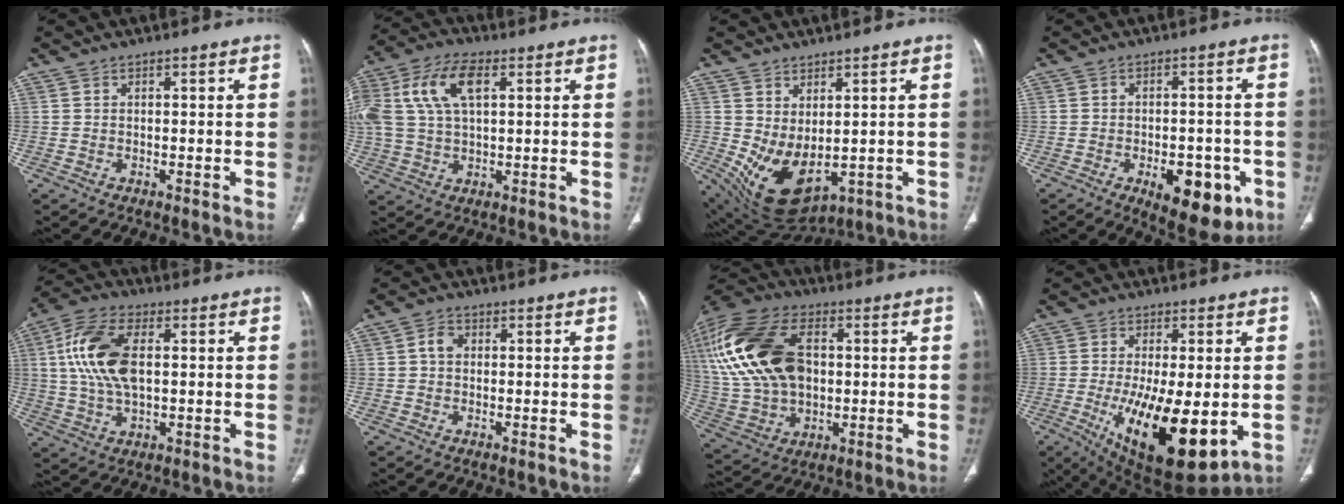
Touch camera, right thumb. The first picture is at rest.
{"total": 15.0, "force": [4.5, 8.0, 11.9], "torque": [-0.265, 0.020, 0.082]}
{"total": 11.2, "force": [-0.5, 6.0, 9.4], "torque": [-0.159, -0.015, 0.026]}
{"total": 13.7, "force": [-5.6, 6.5, 10.7], "torque": [-0.117, 0.014, -0.068]}
{"total": 13.8, "force": [2.1, 7.2, 11.6], "torque": [-0.243, 0.012, 0.040]}
{"total": 2.5, "force": [0.3, 2.0, 1.6], "torque": [-0.023, 0.007, 0.001]}
{"total": 25.9, "force": [4.4, 16.4, 19.5], "torque": [-0.426, 0.009, 0.087]}
{"total": 19.1, "force": [-4.2, 7.1, 17.2], "torque": [-0.287, -0.028, -0.043]}